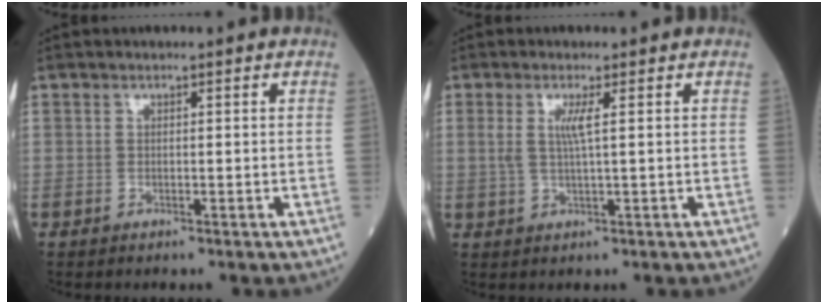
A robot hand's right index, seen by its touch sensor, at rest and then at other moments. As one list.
[{"total": 2.9, "force": [0.8, -0.1, 2.8], "torque": [-0.065, 0.000, 0.015]}]